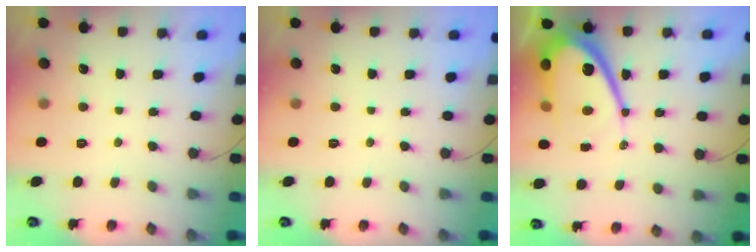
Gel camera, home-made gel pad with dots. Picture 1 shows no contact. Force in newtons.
{"total": 0.0}
{"total": 17.2, "press": 17.1, "slide": 1.5}